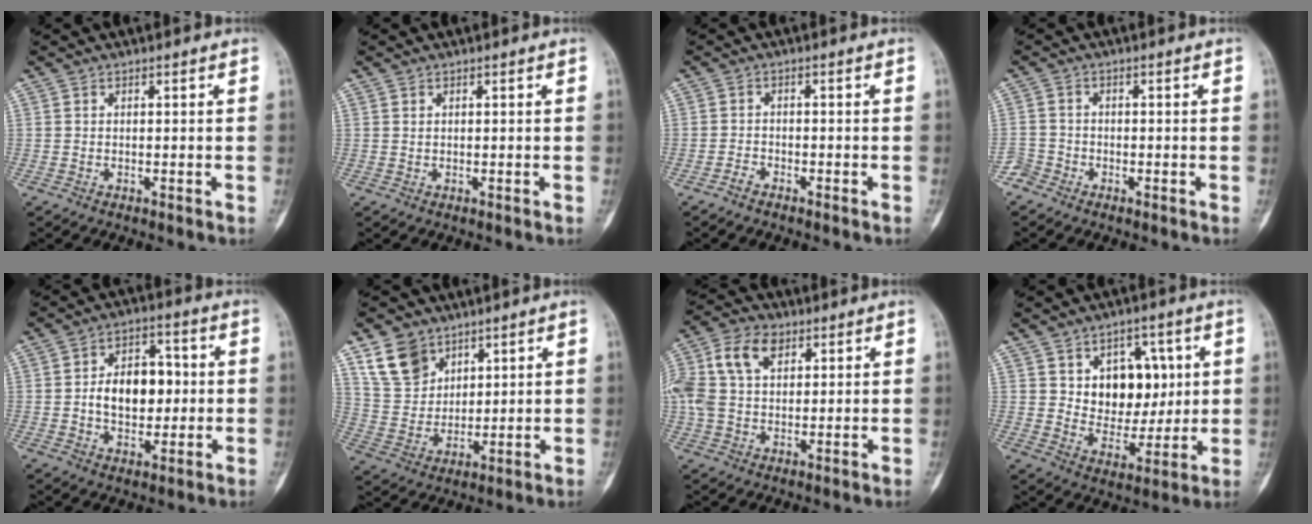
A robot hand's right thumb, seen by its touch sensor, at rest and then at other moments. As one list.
[{"total": 0.0}, {"total": 1.4, "force": [-1.3, 0.5, 0.5], "torque": [-0.016, 0.007, -0.025]}, {"total": 2.6, "force": [-2.1, 1.6, -0.3], "torque": [0.011, 0.007, -0.051]}, {"total": 11.4, "force": [0.1, 7.5, 8.6], "torque": [-0.102, 0.017, 0.001]}, {"total": 9.9, "force": [6.4, 6.8, 3.5], "torque": [-0.048, -0.030, 0.135]}, {"total": 15.2, "force": [4.9, 10.2, 10.1], "torque": [-0.232, 0.023, 0.088]}, {"total": 12.2, "force": [3.0, 8.9, 7.8], "torque": [-0.061, -0.018, 0.056]}]